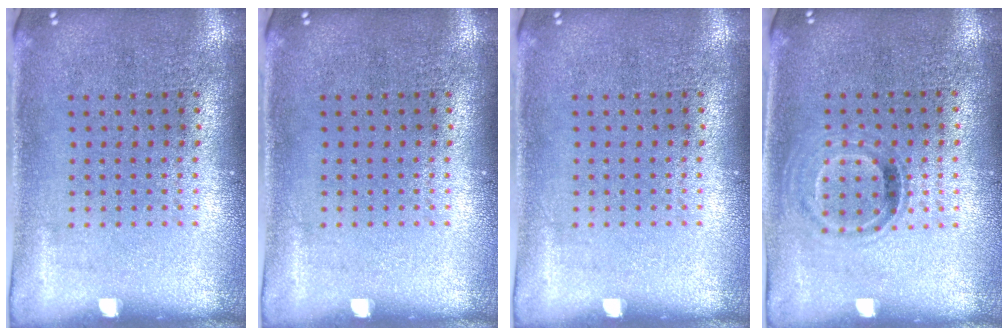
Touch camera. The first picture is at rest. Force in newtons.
{"total": 0.0}
{"total": 0.0}
{"total": 0.9, "press": 0.8, "slide": 0.4}